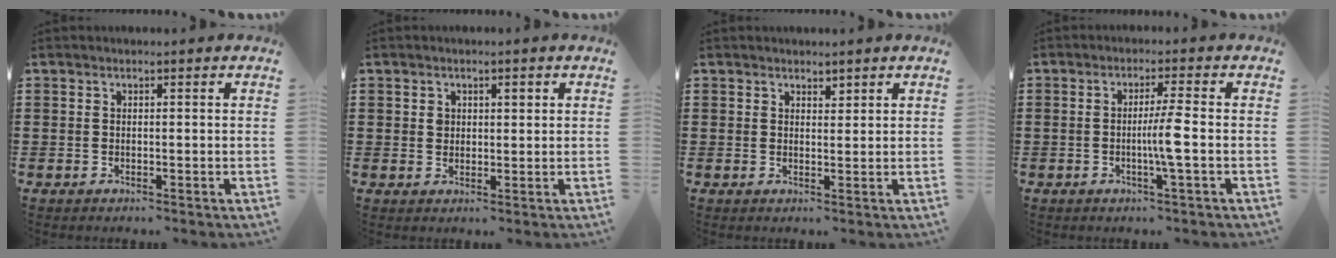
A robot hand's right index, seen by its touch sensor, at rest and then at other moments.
{"total": 1.7, "force": [0.6, 1.2, 1.1], "torque": [-0.016, 0.003, 0.009]}
{"total": 1.5, "force": [1.4, 0.6, 0.1], "torque": [0.004, -0.001, 0.026]}
{"total": 4.5, "force": [-0.8, -0.6, 4.4], "torque": [-0.086, -0.011, -0.022]}